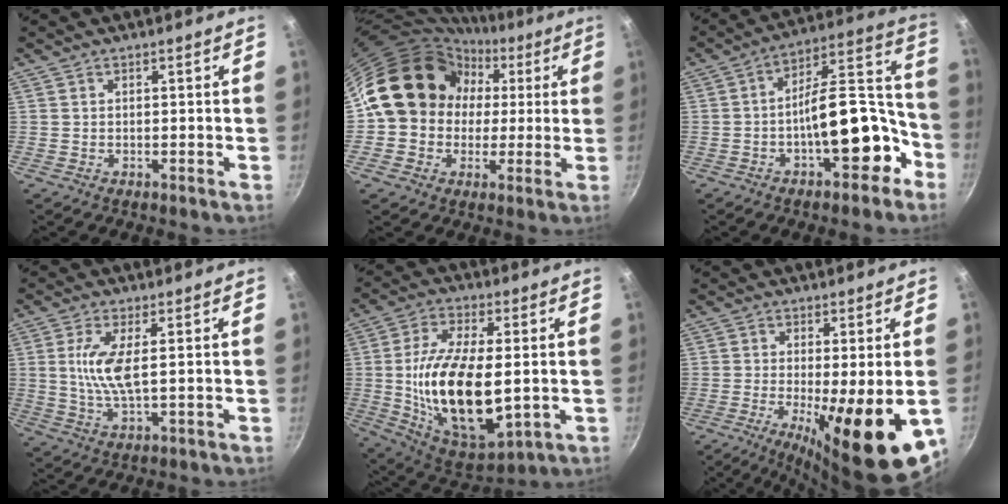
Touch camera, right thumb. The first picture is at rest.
{"total": 16.3, "force": [1.8, 14.4, 7.5], "torque": [-0.083, 0.037, 0.023]}
{"total": 17.4, "force": [-6.7, 8.0, 14.0], "torque": [-0.138, 0.091, -0.096]}
{"total": 7.5, "force": [1.2, 2.2, 7.0], "torque": [-0.152, -0.005, 0.024]}
{"total": 21.6, "force": [-0.7, 9.9, 19.2], "torque": [-0.347, -0.003, -0.001]}
{"total": 17.3, "force": [-4.3, 4.7, 16.1], "torque": [-0.237, -0.018, -0.051]}